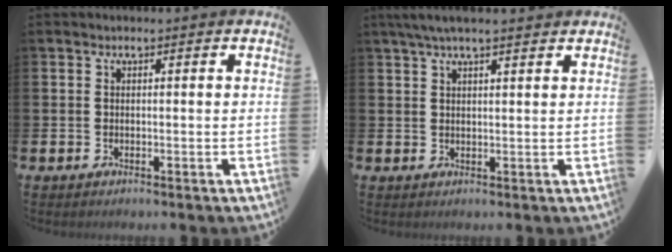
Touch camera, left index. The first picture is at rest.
{"total": 3.7, "force": [3.0, 0.5, 2.2], "torque": [-0.044, 0.000, 0.054]}